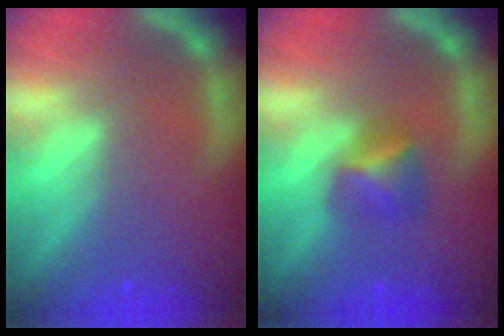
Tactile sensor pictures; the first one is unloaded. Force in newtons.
{"total": 2.9}